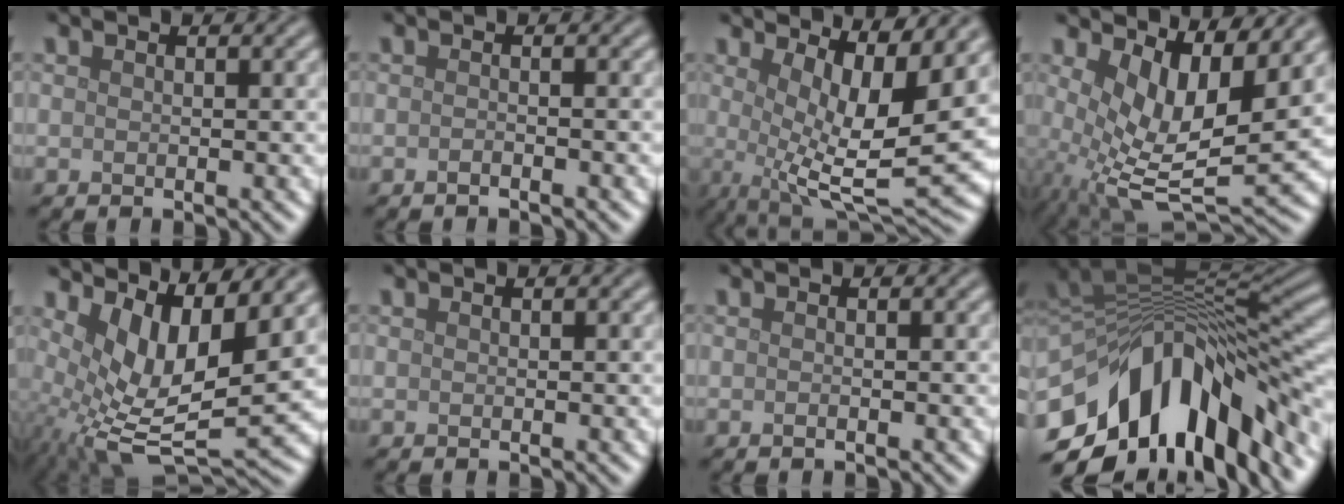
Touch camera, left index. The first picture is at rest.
{"total": 0.8, "force": [-0.6, 0.2, 0.6], "torque": [-0.008, 0.001, -0.013]}
{"total": 9.9, "force": [2.1, 3.0, 9.1], "torque": [-0.143, -0.009, 0.038]}
{"total": 8.3, "force": [1.3, 3.6, 7.3], "torque": [-0.148, -0.019, 0.023]}
{"total": 9.0, "force": [1.7, 3.4, 8.2], "torque": [-0.168, -0.015, 0.038]}
{"total": 0.0}
{"total": 0.7, "force": [-0.2, 0.3, 0.6], "torque": [-0.009, -0.004, -0.010]}
{"total": 14.6, "force": [-5.7, 7.6, 11.1], "torque": [-0.193, 0.005, -0.091]}